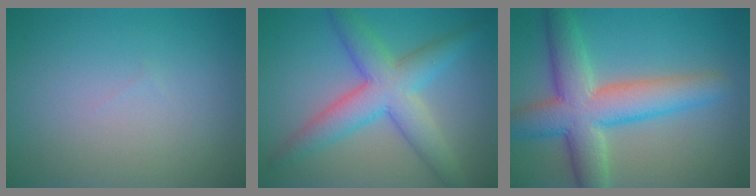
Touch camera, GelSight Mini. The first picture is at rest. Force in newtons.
{"total": 6.3, "press": 6.3, "slide": 0.3}
{"total": 8.3, "press": 8.3, "slide": 0.3}